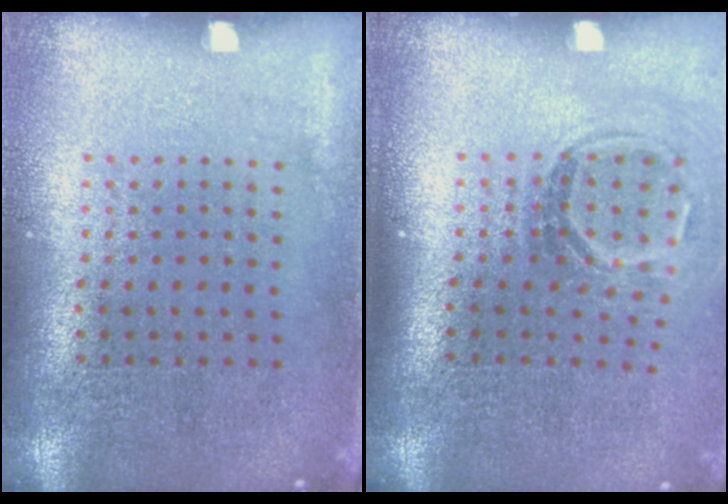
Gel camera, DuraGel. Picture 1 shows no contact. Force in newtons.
{"total": 1.7, "press": 1.2, "slide": 1.3}